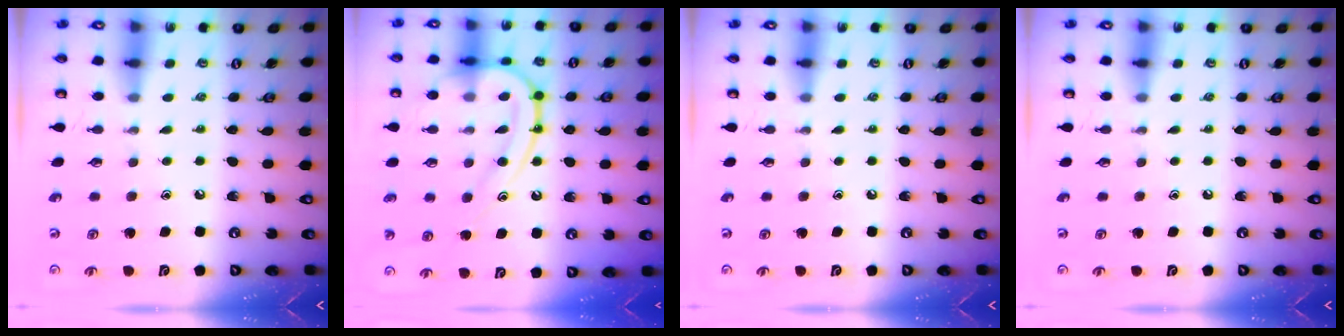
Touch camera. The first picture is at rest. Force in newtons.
{"total": 17.4, "press": 17.3, "slide": 1.5}
{"total": 0.0}
{"total": 0.0}